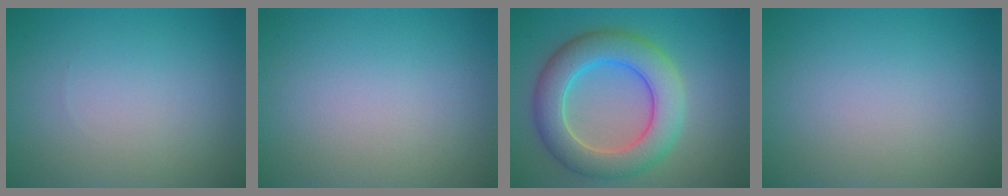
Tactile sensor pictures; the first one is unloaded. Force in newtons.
{"total": 0.0}
{"total": 7.3, "press": 7.3, "slide": 0.3}
{"total": 0.0}